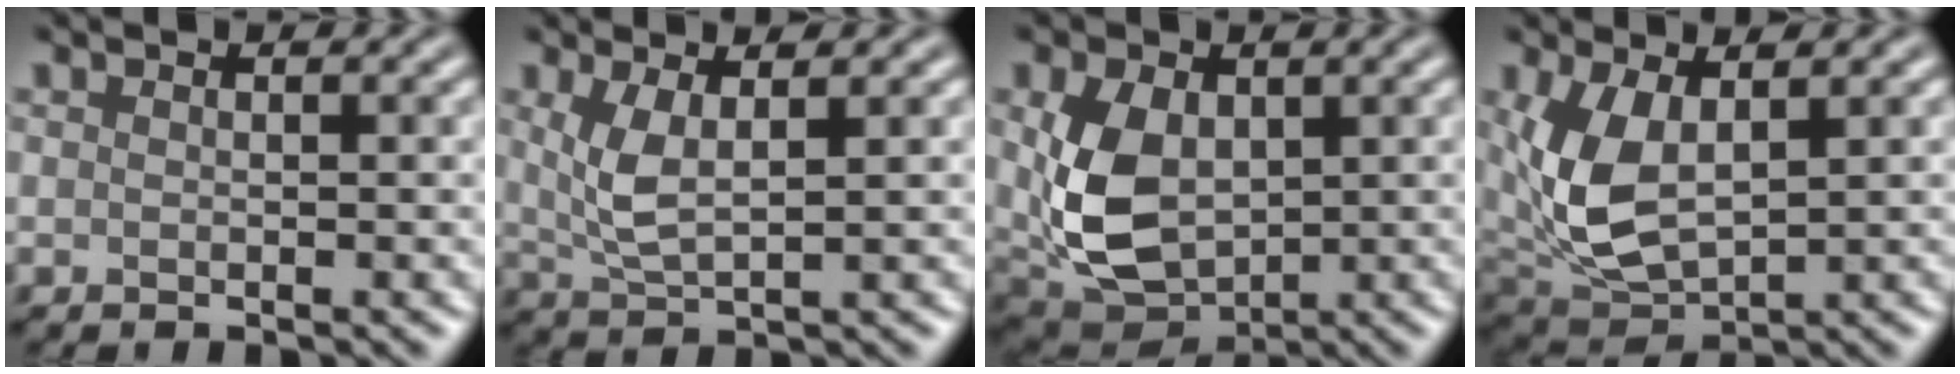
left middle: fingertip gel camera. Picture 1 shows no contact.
{"total": 3.1, "force": [1.1, 1.0, 2.7], "torque": [-0.064, -0.003, 0.025]}
{"total": 7.3, "force": [0.7, 4.8, 5.4], "torque": [-0.123, -0.006, 0.020]}
{"total": 6.4, "force": [1.2, 3.3, 5.3], "torque": [-0.132, -0.008, 0.031]}